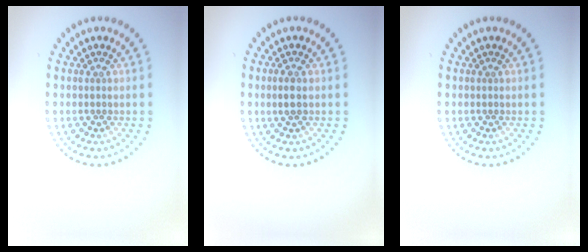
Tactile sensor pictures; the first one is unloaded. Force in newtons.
{"total": 1.5, "press": 1.4, "slide": 0.5}
{"total": 0.0}